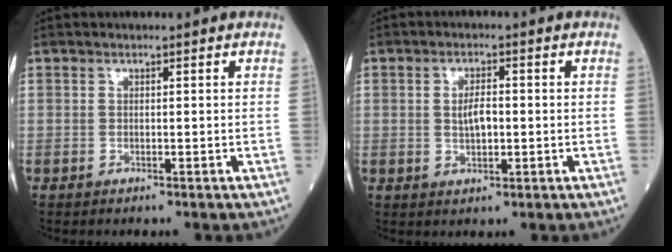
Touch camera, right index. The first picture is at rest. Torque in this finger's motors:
{"motor_torque": [-0.07, -0.11, 0.01, 0.01]}